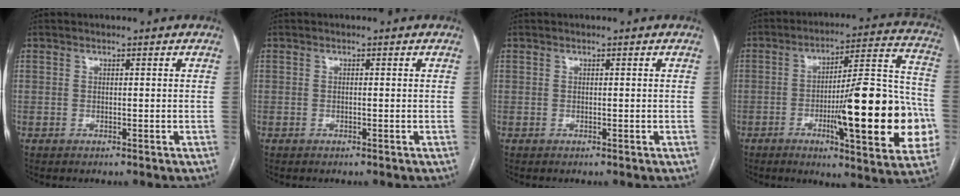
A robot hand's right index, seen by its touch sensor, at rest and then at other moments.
{"total": 0.0}
{"total": 0.0}
{"total": 22.9, "force": [-5.4, 3.7, 22.0], "torque": [-0.268, 0.011, -0.069]}